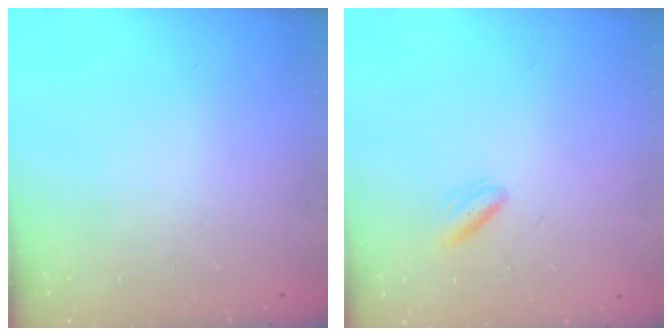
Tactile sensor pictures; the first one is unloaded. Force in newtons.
{"total": 3.1, "press": 2.8, "slide": 1.3}